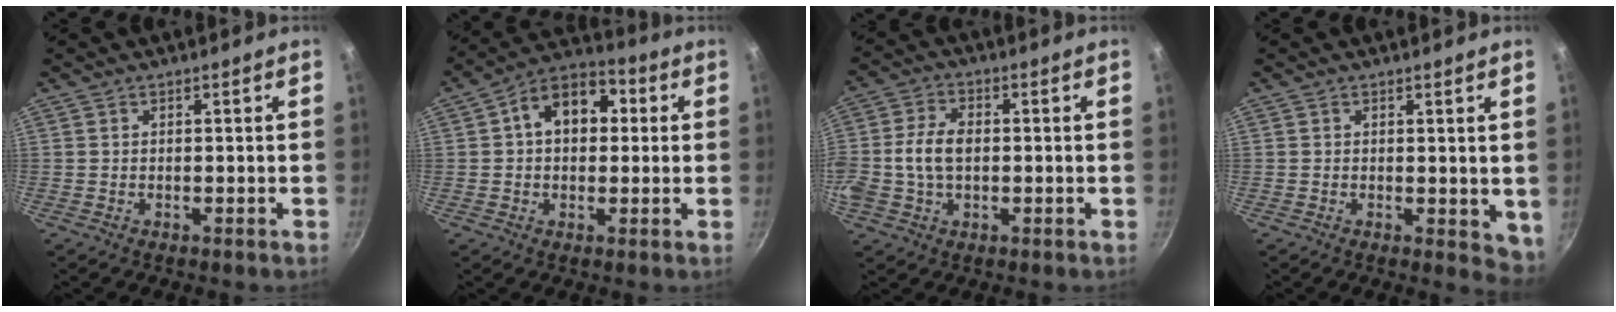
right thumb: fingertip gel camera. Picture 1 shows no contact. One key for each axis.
{"total": 12.1, "fx": 2.2, "fy": 8.5, "fz": 8.3, "tx": -0.084, "ty": 0.027, "tz": 0.015}
{"total": 9.0, "fx": -0.4, "fy": 5.8, "fz": 6.8, "tx": -0.136, "ty": 0.019, "tz": -0.016}
{"total": 4.2, "fx": 0.7, "fy": 2.4, "fz": 3.4, "tx": -0.035, "ty": -0.005, "tz": 0.012}